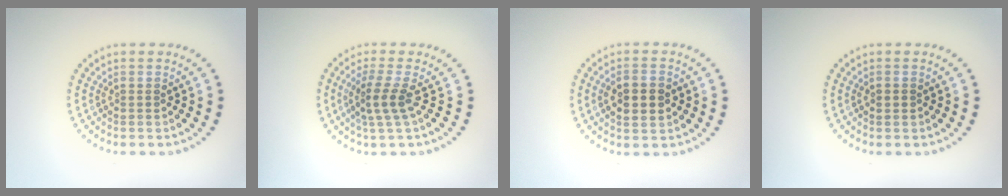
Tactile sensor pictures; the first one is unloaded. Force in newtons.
{"total": 2.5, "press": 2.0, "slide": 1.5}
{"total": 2.9, "press": 2.9, "slide": 0.1}
{"total": 1.1, "press": 1.1, "slide": 0.0}